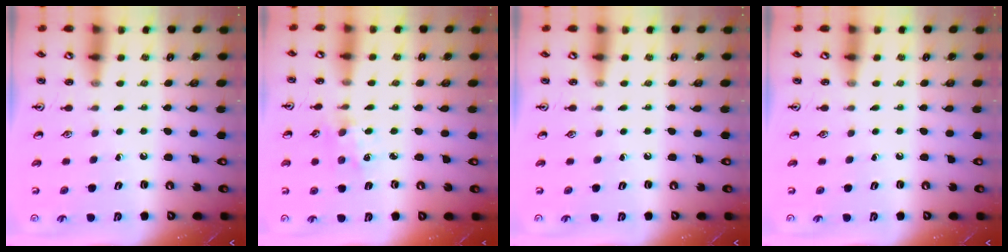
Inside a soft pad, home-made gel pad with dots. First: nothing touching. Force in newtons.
{"total": 1.2, "press": 1.2, "slide": 0.2}
{"total": 0.0}
{"total": 0.0}